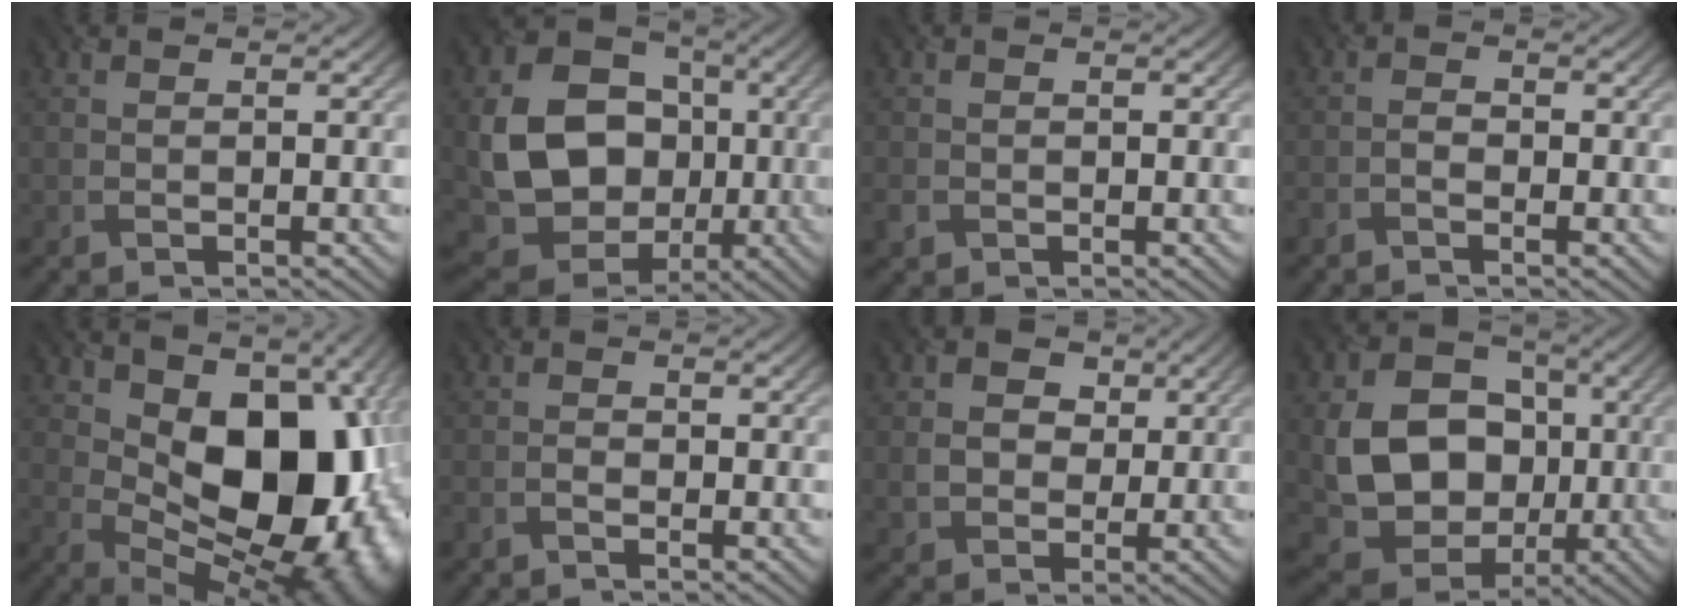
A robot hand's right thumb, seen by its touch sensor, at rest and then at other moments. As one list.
[{"total": 15.2, "force": [-0.5, 12.4, 8.8], "torque": [-0.191, -0.034, -0.007]}, {"total": 1.7, "force": [-0.5, 1.5, 0.5], "torque": [-0.014, -0.007, -0.013]}, {"total": 1.5, "force": [-1.1, 0.7, 0.7], "torque": [-0.014, 0.004, -0.025]}, {"total": 18.3, "force": [3.2, 11.1, 14.1], "torque": [-0.174, -0.009, 0.065]}, {"total": 1.2, "force": [-0.8, 0.7, 0.6], "torque": [-0.014, 0.002, -0.018]}, {"total": 5.4, "force": [1.4, 4.6, 2.3], "torque": [-0.077, 0.004, 0.015]}, {"total": 13.7, "force": [-0.5, 11.1, 8.1], "torque": [-0.166, -0.015, -0.012]}]